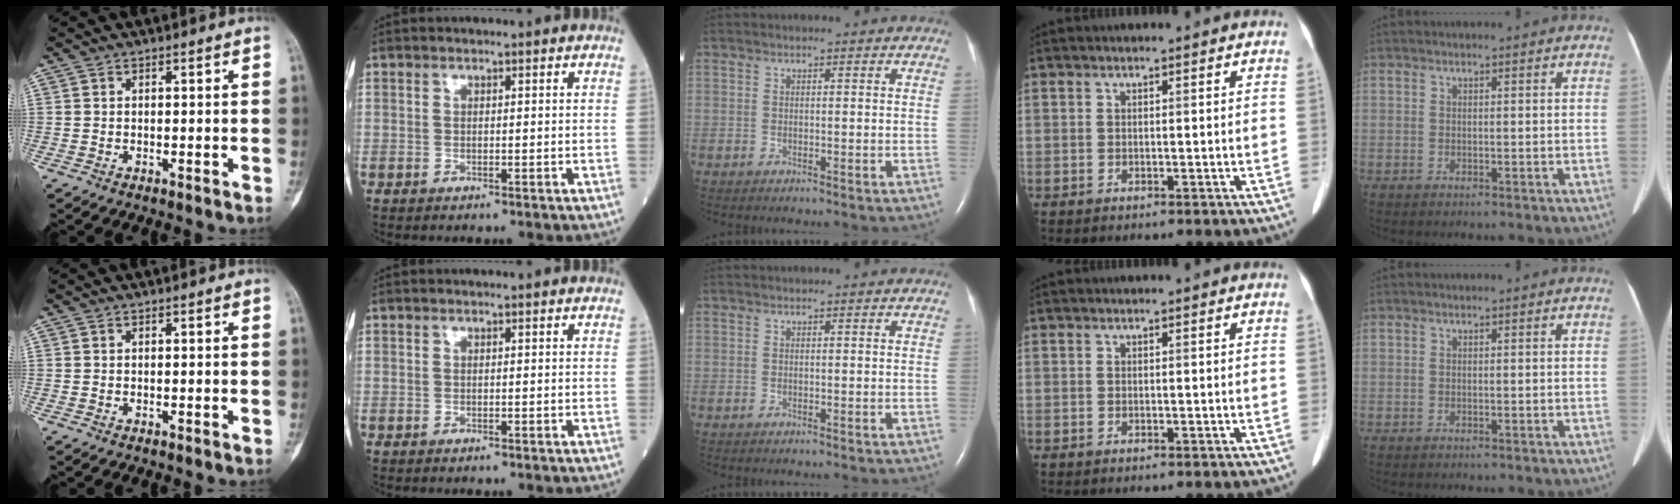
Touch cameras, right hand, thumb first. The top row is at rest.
{}